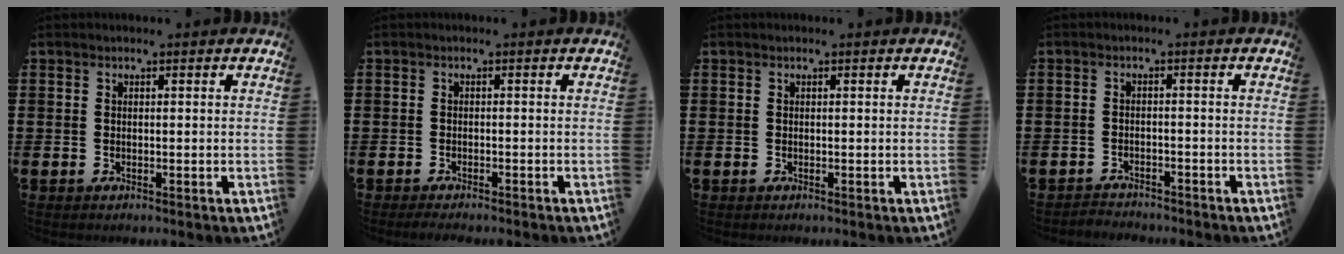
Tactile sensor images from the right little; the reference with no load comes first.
{"total": 0.9, "force": [-0.8, 0.1, 0.4], "torque": [-0.008, -0.003, -0.015]}
{"total": 0.0}
{"total": 1.7, "force": [-1.7, 0.1, -0.3], "torque": [-0.001, 0.005, -0.039]}